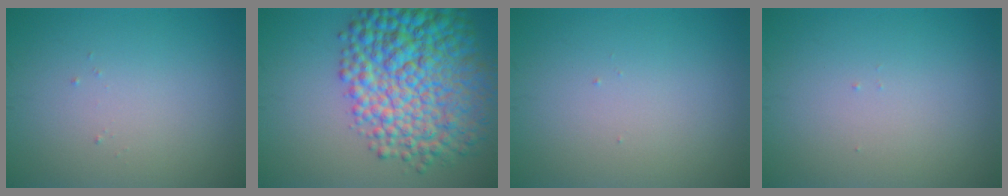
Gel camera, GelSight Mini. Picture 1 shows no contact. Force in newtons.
{"total": 11.7, "press": 11.7, "slide": 0.2}
{"total": 0.0}
{"total": 0.0}